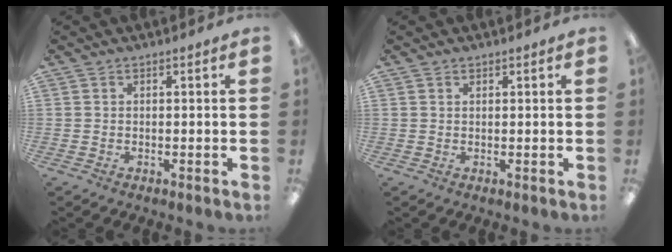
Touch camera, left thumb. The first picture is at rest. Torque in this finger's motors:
{"motor_torque": [-0.08, -0.02, -0.41, 0.27, -0.01]}